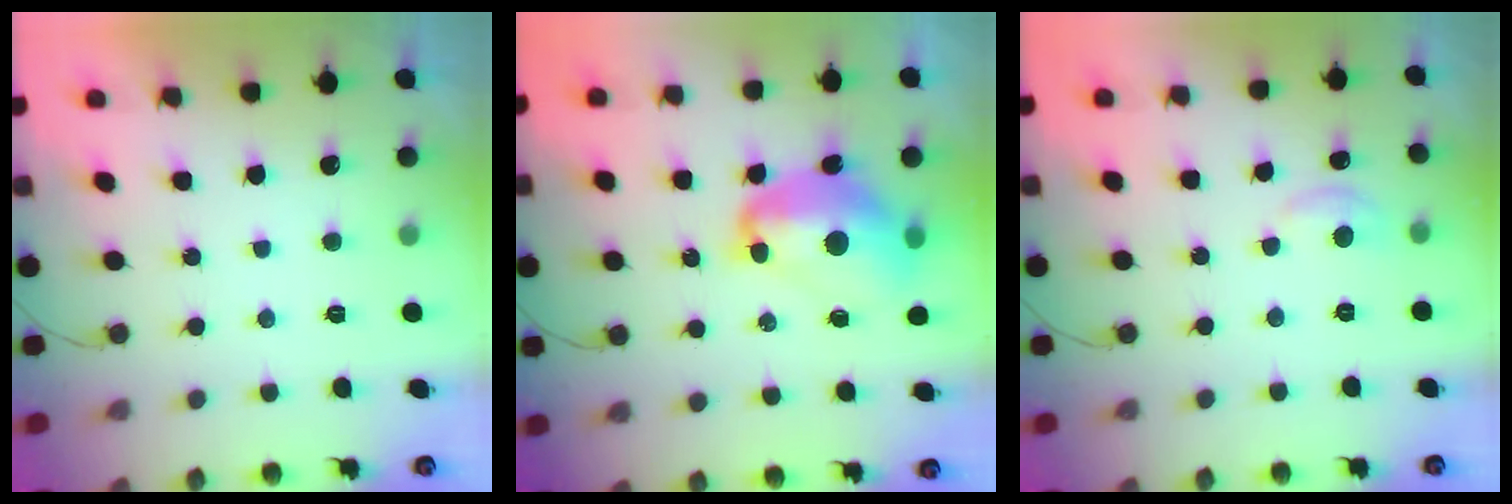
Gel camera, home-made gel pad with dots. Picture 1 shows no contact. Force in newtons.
{"total": 14.7, "press": 14.6, "slide": 1.5}
{"total": 4.7, "press": 4.7, "slide": 0.7}